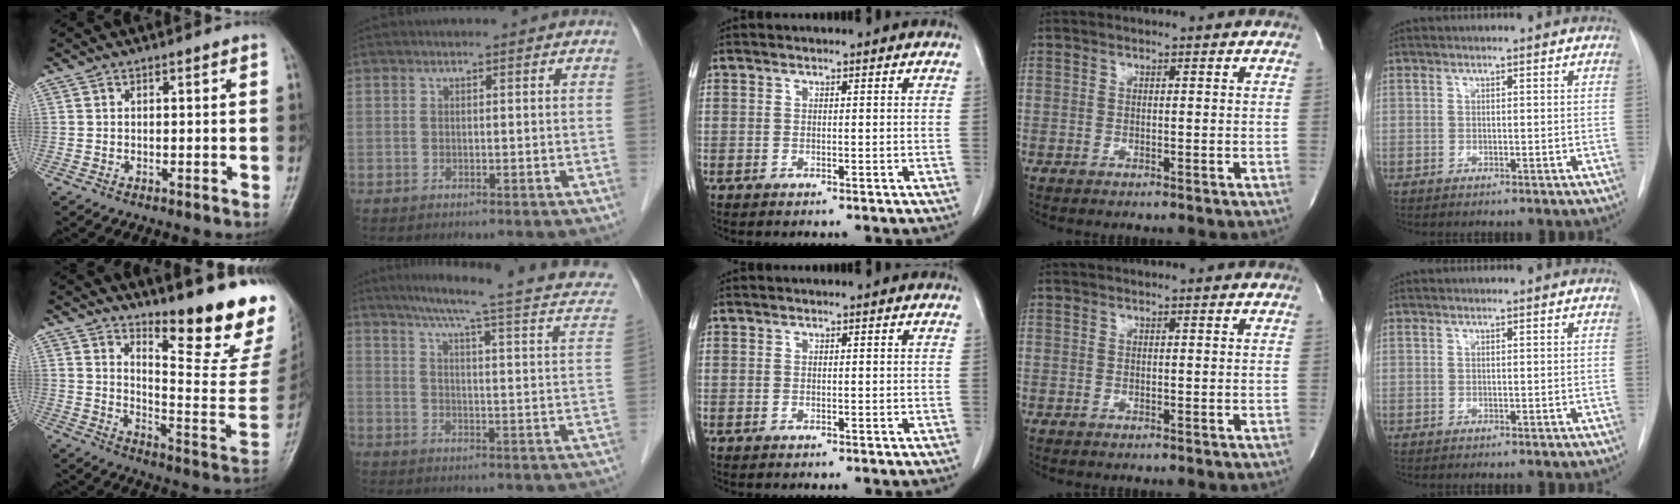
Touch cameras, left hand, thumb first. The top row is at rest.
{"thumb": {"total": 19.5, "force": [15.4, 3.0, 11.6], "torque": [-0.135, -0.151, 0.215]}, "index": {"total": 19.2, "force": [15.3, 1.4, 11.5], "torque": [-0.162, -0.016, 0.175]}}